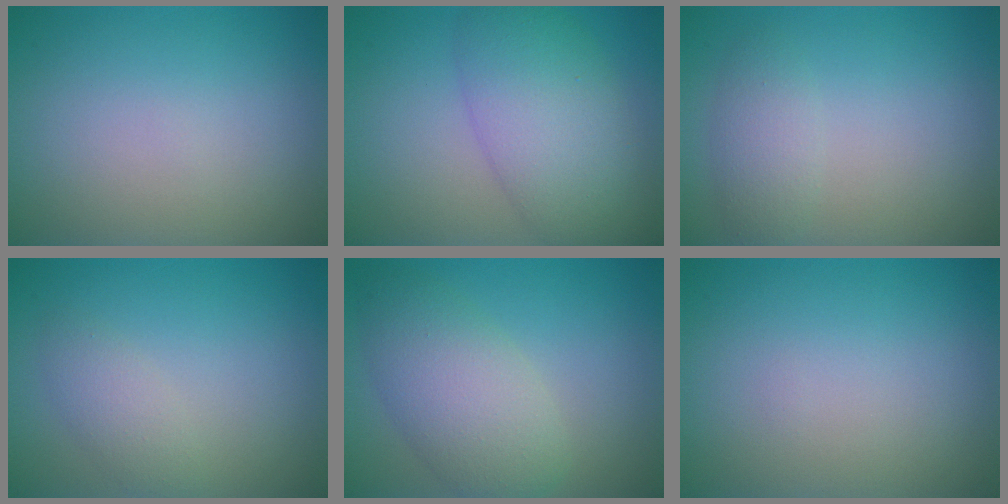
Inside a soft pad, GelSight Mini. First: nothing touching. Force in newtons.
{"total": 6.8, "press": 6.8, "slide": 0.1}
{"total": 2.1, "press": 2.1, "slide": 0.2}
{"total": 1.9, "press": 1.9, "slide": 0.1}
{"total": 5.5, "press": 5.5, "slide": 0.3}
{"total": 0.0}